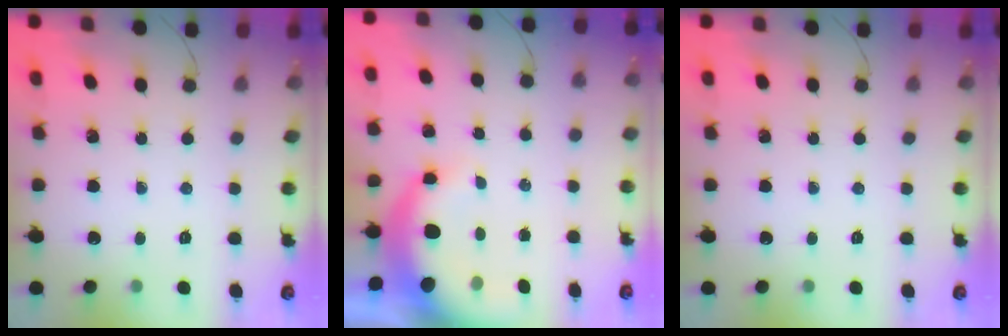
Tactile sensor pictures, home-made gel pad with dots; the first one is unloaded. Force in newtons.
{"total": 8.5, "press": 8.4, "slide": 1.5}
{"total": 0.0}